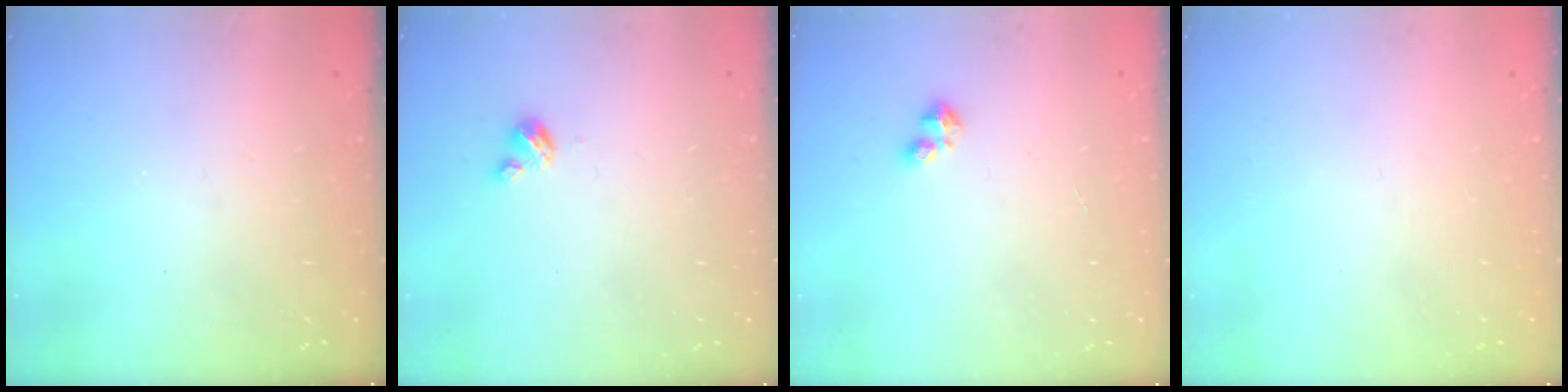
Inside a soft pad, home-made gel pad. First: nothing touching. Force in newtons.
{"total": 2.7, "press": 2.7, "slide": 0.3}
{"total": 2.4, "press": 2.4, "slide": 0.4}
{"total": 0.0}